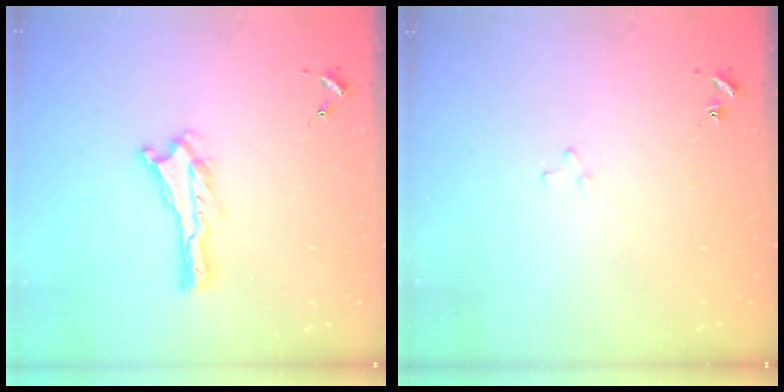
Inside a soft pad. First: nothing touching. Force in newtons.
{"total": 1.9, "press": 1.9, "slide": 0.1}